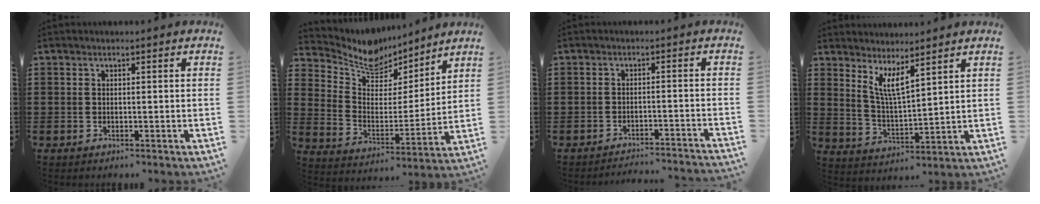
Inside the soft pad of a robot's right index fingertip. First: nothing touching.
{"total": 8.3, "force": [7.3, 3.6, 1.4], "torque": [-0.065, -0.054, 0.131]}
{"total": 2.5, "force": [-2.5, -0.2, 0.3], "torque": [-0.009, 0.000, -0.054]}
{"total": 5.4, "force": [3.7, 0.7, 3.8], "torque": [-0.085, -0.015, 0.066]}